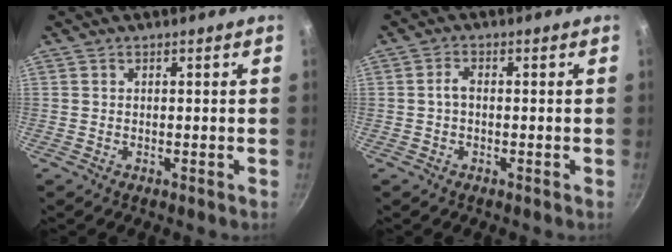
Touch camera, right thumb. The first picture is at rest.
{"total": 2.1, "force": [-0.2, 1.3, 1.7], "torque": [-0.030, 0.012, -0.005]}